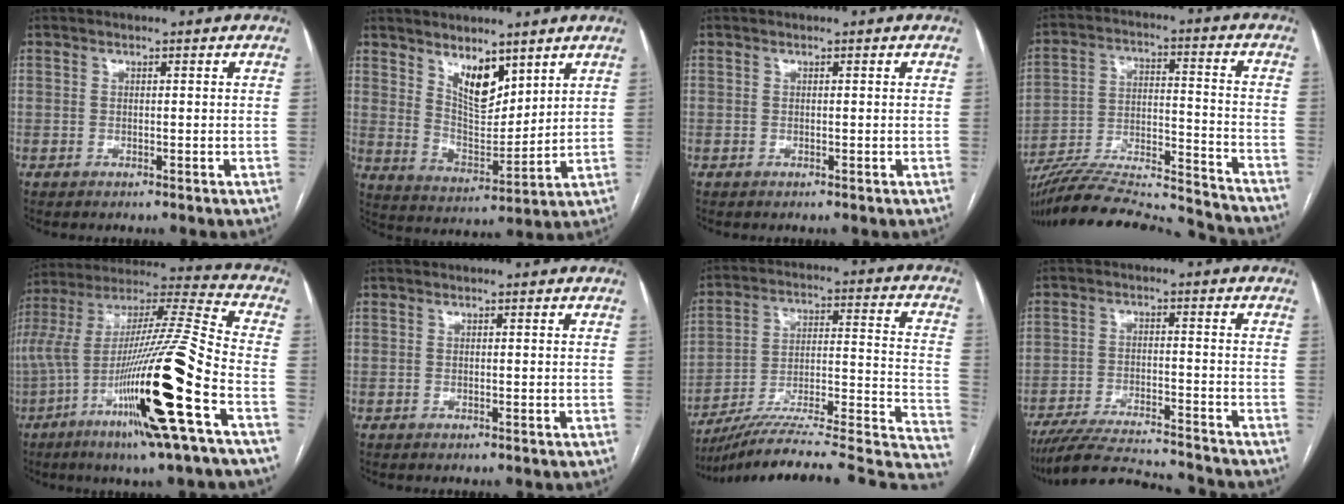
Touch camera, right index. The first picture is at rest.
{"total": 8.2, "force": [5.3, 3.4, 5.3], "torque": [-0.096, -0.010, 0.106]}
{"total": 0.0}
{"total": 26.2, "force": [-24.4, 2.3, 9.4], "torque": [-0.158, -0.010, -0.370]}
{"total": 29.0, "force": [-10.8, 2.0, 26.8], "torque": [-0.522, -0.042, -0.198]}
{"total": 0.0}
{"total": 28.3, "force": [-24.6, 2.2, 13.9], "torque": [-0.115, 0.023, -0.349]}
{"total": 19.2, "force": [-18.3, 1.2, 5.8], "torque": [-0.110, -0.008, -0.277]}